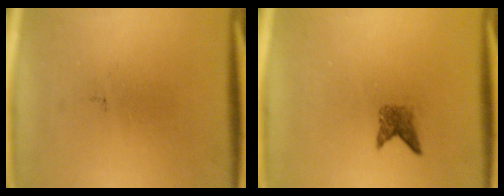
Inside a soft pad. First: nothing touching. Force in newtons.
{"total": 1.9}